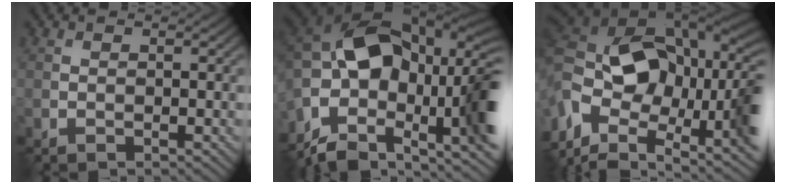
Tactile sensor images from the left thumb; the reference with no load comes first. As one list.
[{"total": 16.6, "force": [-2.8, 10.7, 12.3], "torque": [-0.223, -0.008, -0.045]}, {"total": 17.6, "force": [-0.9, 9.9, 14.5], "torque": [-0.270, -0.008, -0.013]}]